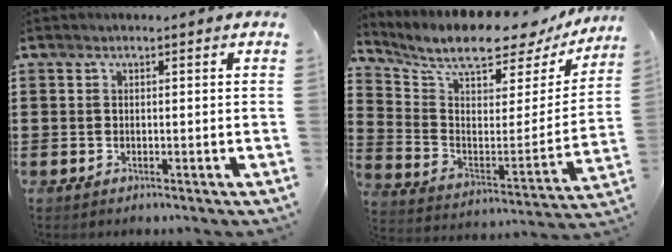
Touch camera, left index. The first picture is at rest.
{"total": 9.2, "force": [7.8, 1.9, 4.5], "torque": [-0.117, -0.058, 0.129]}